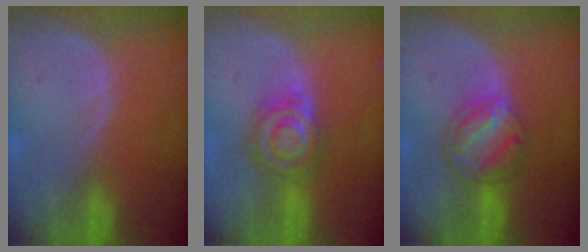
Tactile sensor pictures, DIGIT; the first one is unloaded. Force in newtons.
{"total": 6.7, "press": 6.3, "slide": 2.1}
{"total": 6.2, "press": 6.1, "slide": 1.3}